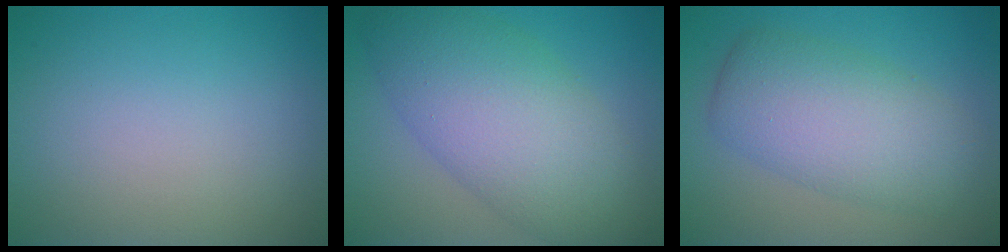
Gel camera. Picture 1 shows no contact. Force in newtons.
{"total": 9.5, "press": 9.5, "slide": 0.2}
{"total": 6.6, "press": 6.6, "slide": 0.2}